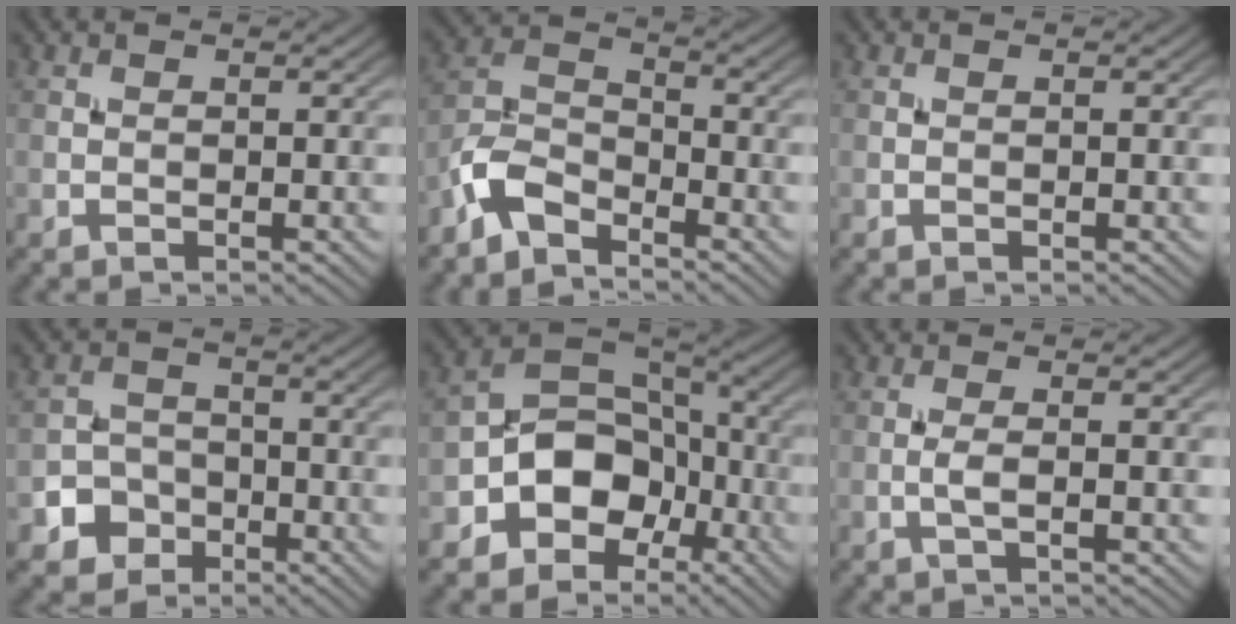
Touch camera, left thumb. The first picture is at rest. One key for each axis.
{"total": 5.9, "fx": -4.4, "fy": 2.5, "fz": 3.0, "tx": -0.065, "ty": 0.003, "tz": -0.107}
{"total": 0.0}
{"total": 4.4, "fx": -2.3, "fy": 3.5, "fz": 1.2, "tx": -0.014, "ty": -0.003, "tz": -0.050}
{"total": 10.9, "fx": -4.4, "fy": 8.0, "fz": 5.9, "tx": -0.103, "ty": -0.008, "tz": -0.093}
{"total": 1.8, "fx": -0.4, "fy": 0.2, "fz": 1.7, "tx": -0.038, "ty": 0.004, "tz": -0.013}